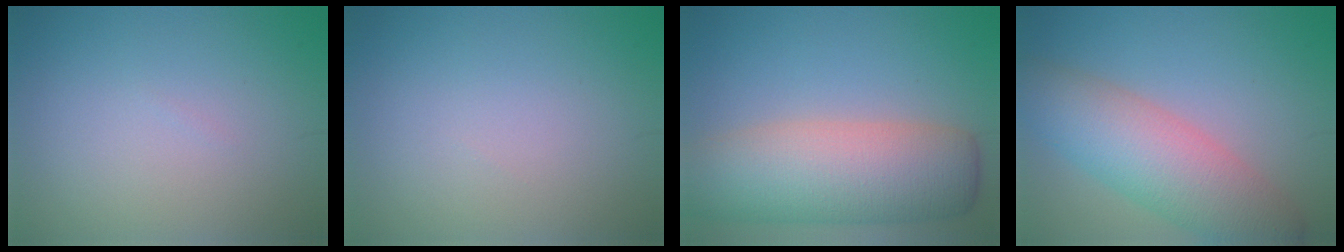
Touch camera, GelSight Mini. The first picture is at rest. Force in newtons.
{"total": 0.0}
{"total": 10.6, "press": 10.5, "slide": 0.5}
{"total": 8.0, "press": 8.0, "slide": 0.3}